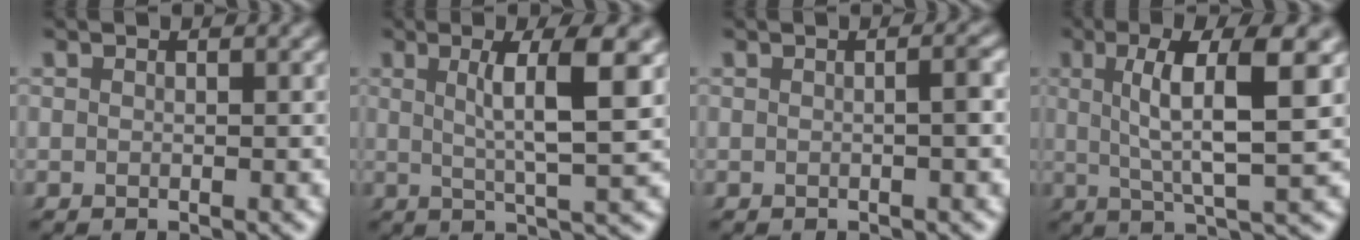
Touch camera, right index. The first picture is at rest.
{"total": 4.5, "force": [1.4, -0.3, 4.3], "torque": [-0.069, 0.004, 0.021]}
{"total": 1.2, "force": [0.0, 0.0, 1.2], "torque": [-0.018, 0.006, -0.002]}
{"total": 6.1, "force": [1.7, 0.7, 5.9], "torque": [-0.090, 0.007, 0.025]}